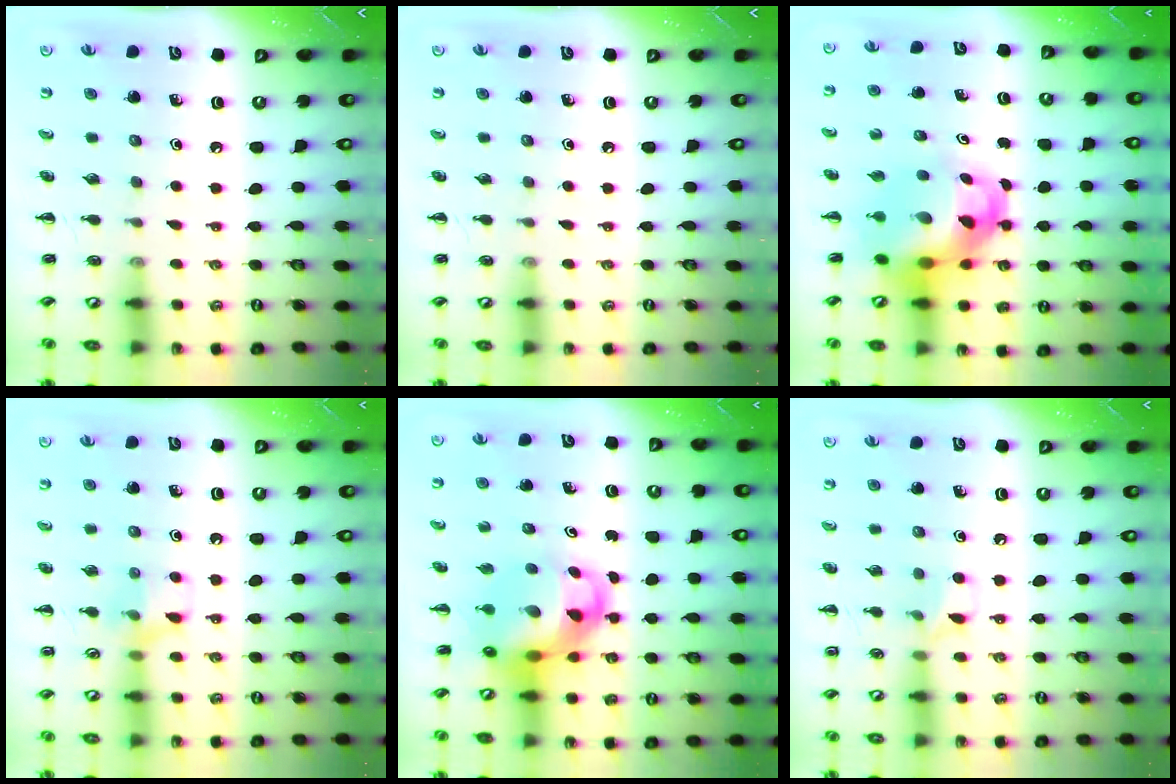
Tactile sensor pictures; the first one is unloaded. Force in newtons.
{"total": 0.0}
{"total": 7.9, "press": 7.6, "slide": 2.3}
{"total": 7.9, "press": 7.9, "slide": 0.7}
{"total": 8.2, "press": 7.8, "slide": 2.4}
{"total": 6.3, "press": 6.1, "slide": 1.5}